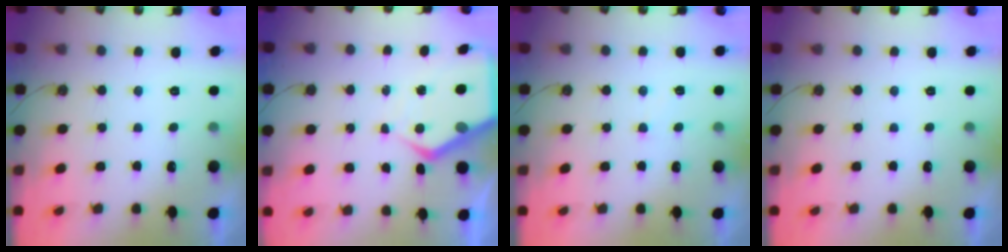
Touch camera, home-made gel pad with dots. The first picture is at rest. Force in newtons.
{"total": 6.7, "press": 6.7, "slide": 0.6}
{"total": 2.7, "press": 2.7, "slide": 0.4}
{"total": 0.0}